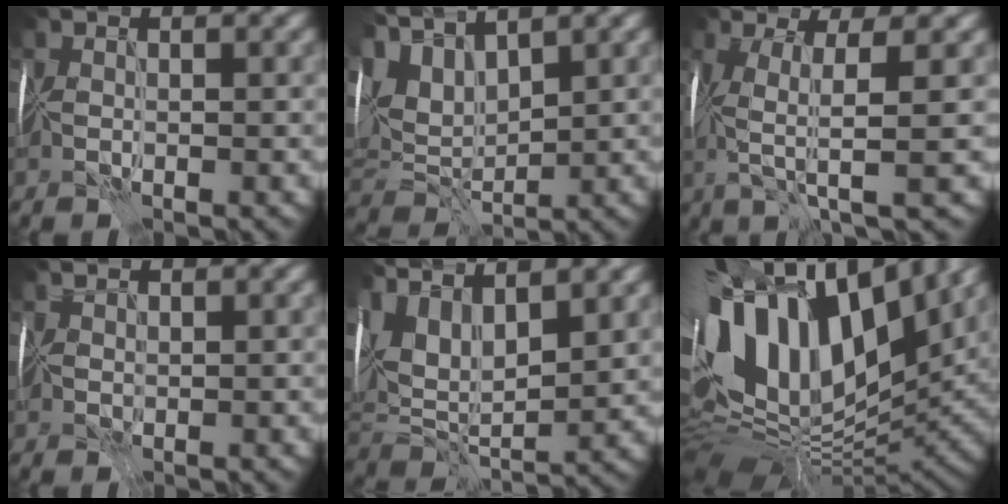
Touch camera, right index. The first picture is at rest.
{"total": 6.7, "force": [4.3, 2.8, 4.3], "torque": [-0.105, 0.016, 0.079]}
{"total": 4.7, "force": [0.3, 0.6, 4.6], "torque": [-0.101, 0.006, 0.004]}
{"total": 1.5, "force": [1.1, 0.9, 0.3], "torque": [-0.007, 0.008, 0.017]}
{"total": 10.4, "force": [4.5, 5.1, 7.8], "torque": [-0.166, 0.006, 0.086]}
{"total": 15.5, "force": [5.8, 8.6, 11.5], "torque": [-0.234, 0.039, 0.092]}